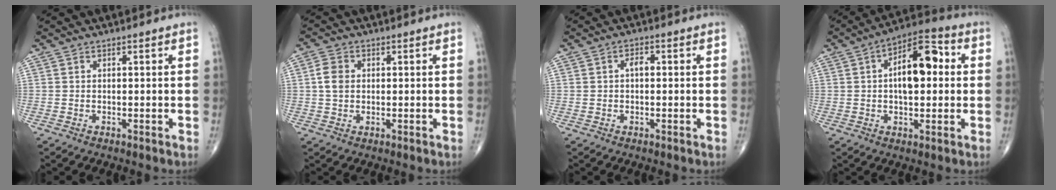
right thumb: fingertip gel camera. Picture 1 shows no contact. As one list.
[{"total": 3.8, "force": [0.5, 2.9, 2.4], "torque": [-0.044, 0.004, 0.004]}, {"total": 2.0, "force": [0.2, 1.2, 1.6], "torque": [-0.024, 0.005, -0.002]}, {"total": 12.9, "force": [1.7, 6.4, 11.1], "torque": [-0.154, 0.024, 0.018]}]